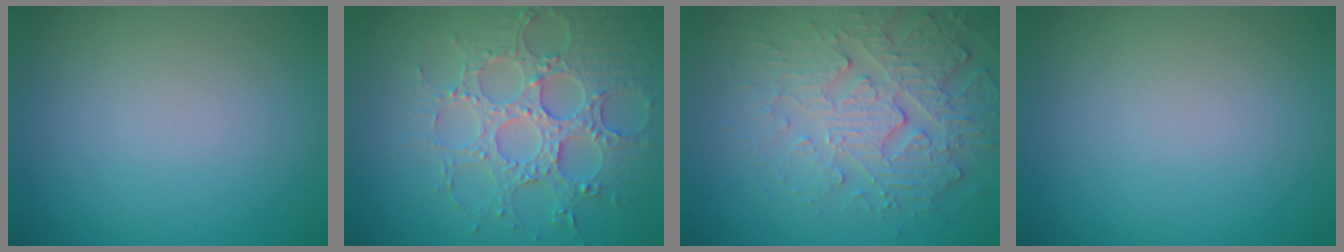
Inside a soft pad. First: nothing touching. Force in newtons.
{"total": 5.8, "press": 5.2, "slide": 2.5}
{"total": 4.4, "press": 4.4, "slide": 0.5}
{"total": 0.0}